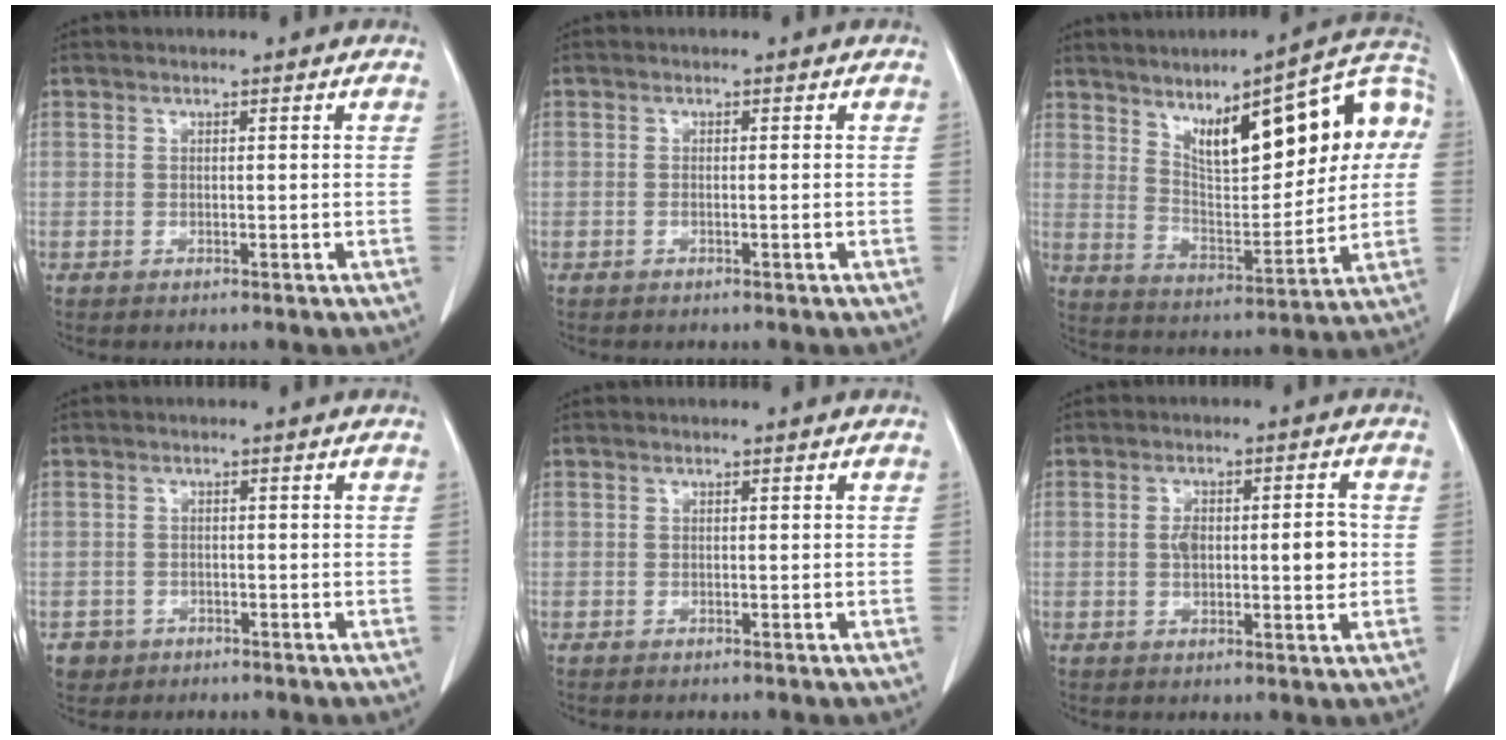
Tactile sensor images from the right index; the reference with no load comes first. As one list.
[{"total": 0.5, "force": [-0.2, 0.0, 0.5], "torque": [-0.011, -0.001, -0.001]}, {"total": 19.9, "force": [6.2, 5.9, 17.9], "torque": [-0.262, 0.033, 0.099]}, {"total": 2.6, "force": [-1.1, 2.3, -0.2], "torque": [0.005, 0.010, -0.017]}, {"total": 0.0}, {"total": 7.0, "force": [0.1, 2.6, 6.5], "torque": [-0.104, 0.007, 0.004]}]